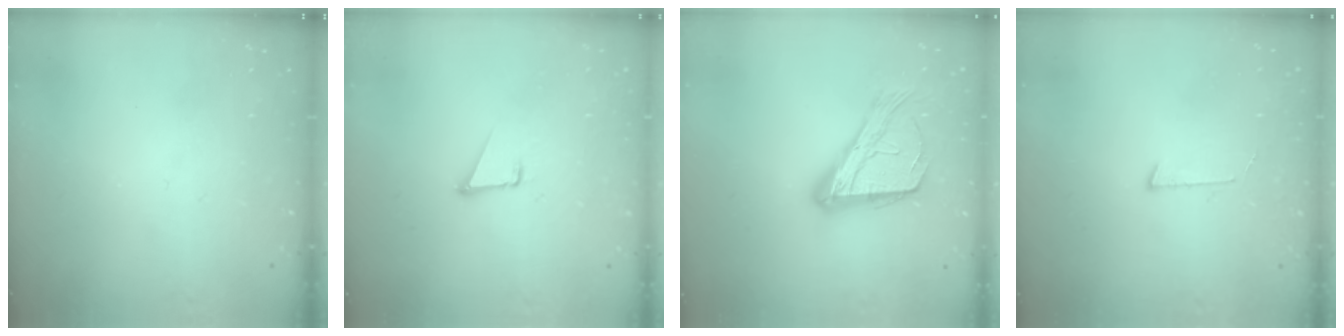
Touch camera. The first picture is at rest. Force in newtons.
{"total": 1.7, "press": 1.7, "slide": 0.1}
{"total": 17.3, "press": 17.2, "slide": 1.0}
{"total": 4.2, "press": 4.2, "slide": 0.4}